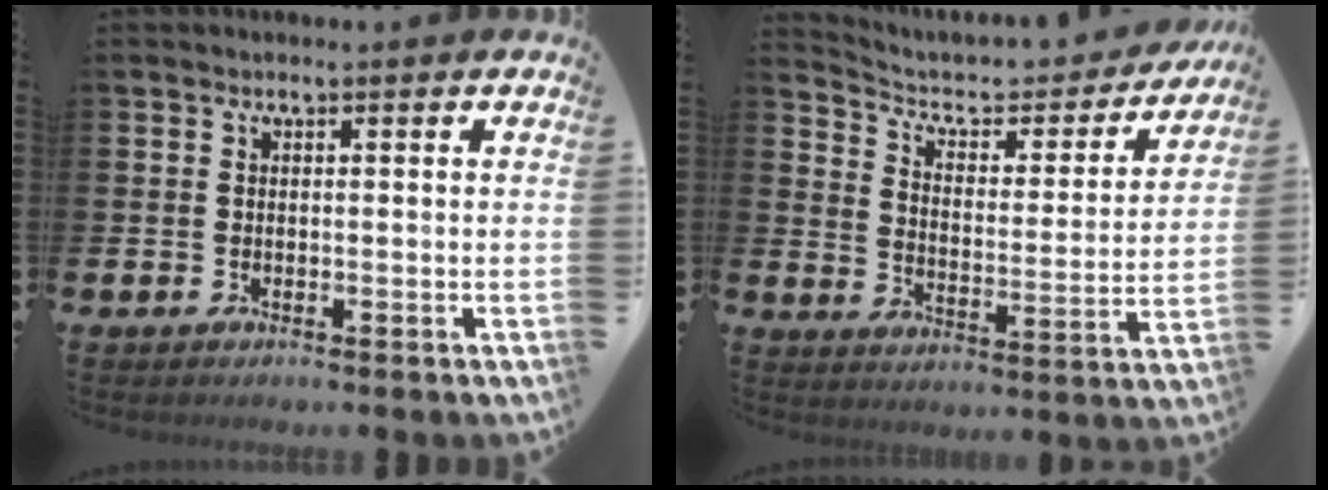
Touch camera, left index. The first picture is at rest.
{"total": 6.0, "force": [5.2, 2.2, 2.0], "torque": [-0.065, -0.040, 0.082]}